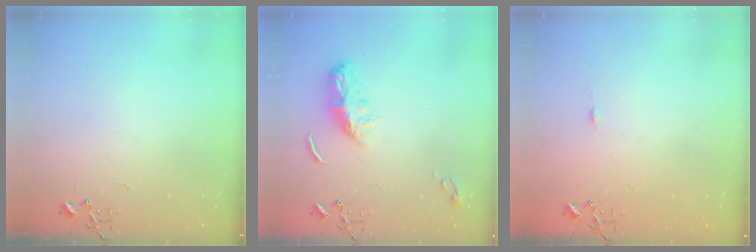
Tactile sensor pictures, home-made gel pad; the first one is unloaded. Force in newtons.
{"total": 8.7, "press": 8.7, "slide": 0.3}
{"total": 3.3, "press": 3.3, "slide": 0.4}